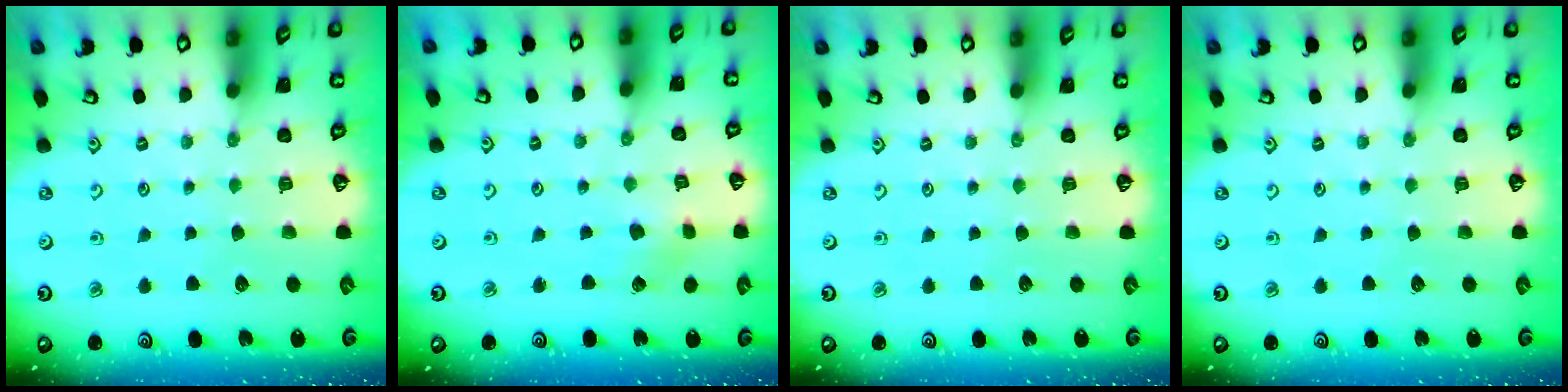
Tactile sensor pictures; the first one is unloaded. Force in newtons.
{"total": 2.7, "press": 2.7, "slide": 0.3}
{"total": 0.0}
{"total": 0.0}